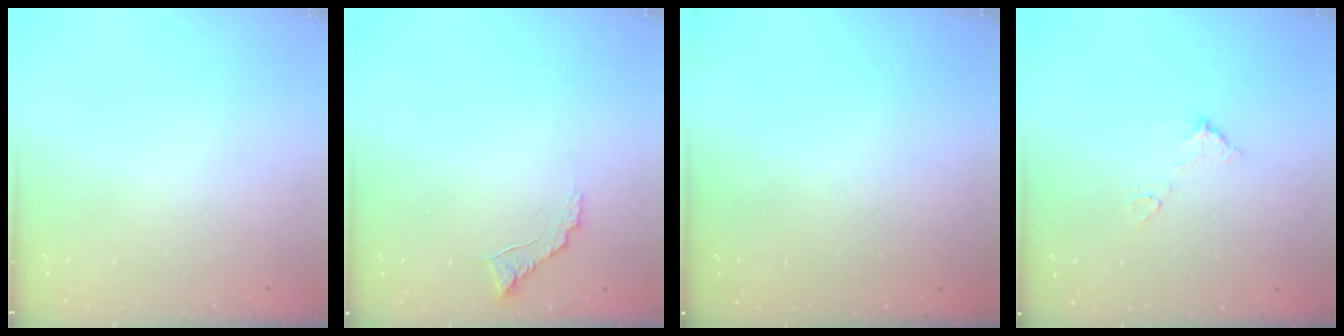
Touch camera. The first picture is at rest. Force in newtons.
{"total": 6.3, "press": 6.3, "slide": 0.4}
{"total": 3.2, "press": 3.2, "slide": 0.1}
{"total": 5.9, "press": 5.9, "slide": 0.3}